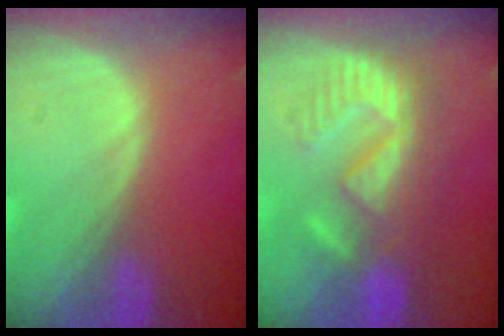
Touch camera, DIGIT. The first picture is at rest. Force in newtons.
{"total": 8.9, "press": 8.8, "slide": 1.8}